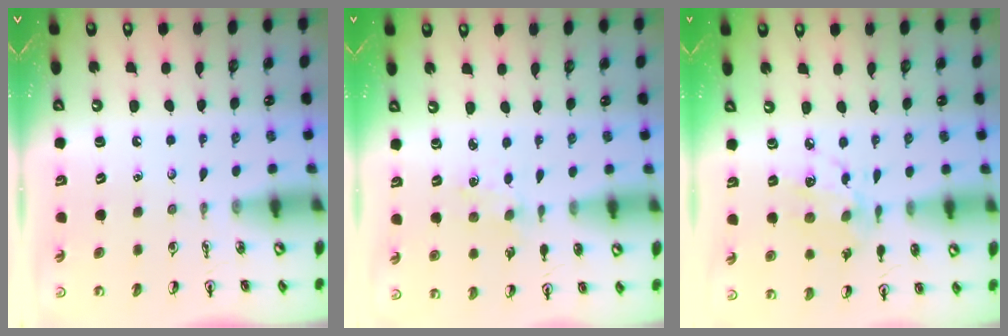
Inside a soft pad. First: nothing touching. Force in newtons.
{"total": 0.7, "press": 0.7, "slide": 0.2}
{"total": 9.5, "press": 9.5, "slide": 0.6}